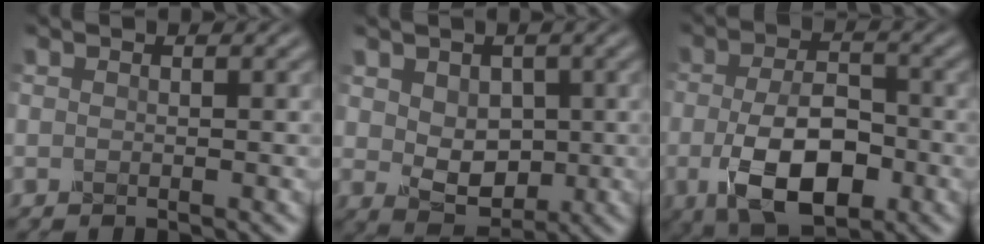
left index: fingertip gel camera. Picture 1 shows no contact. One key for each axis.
{"total": 3.4, "fx": 0.5, "fy": 2.7, "fz": 2.0, "tx": -0.046, "ty": -0.012, "tz": 0.013}
{"total": 7.3, "fx": -2.3, "fy": 3.9, "fz": 5.7, "tx": -0.129, "ty": -0.011, "tz": -0.043}